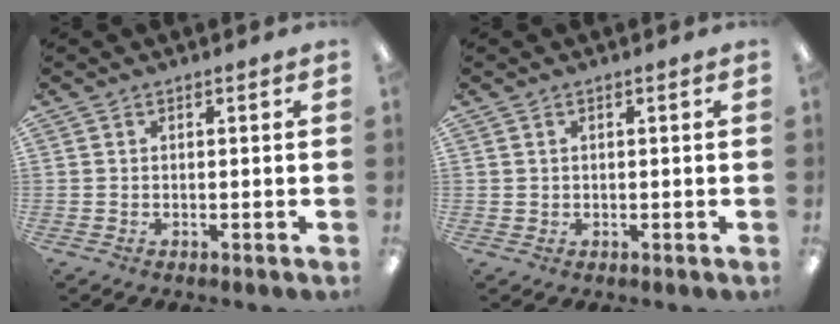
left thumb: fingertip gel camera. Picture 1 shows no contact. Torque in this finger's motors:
{"motor_torque": [-0.16, 0.02, 0.17, -0.38, 0.00]}